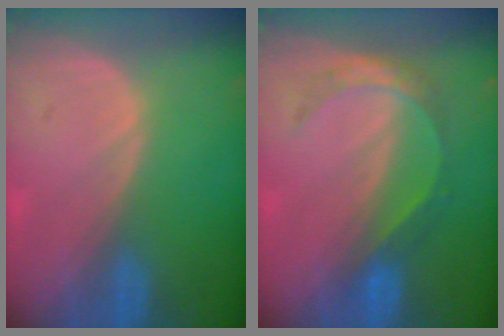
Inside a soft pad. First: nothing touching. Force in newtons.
{"total": 5.6, "press": 4.8, "slide": 2.9}